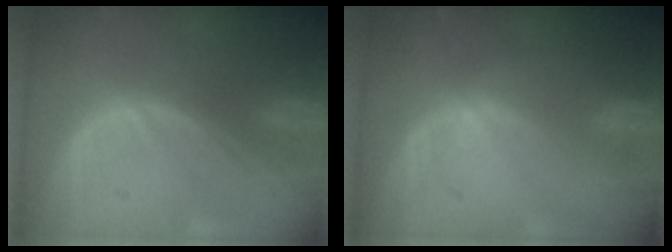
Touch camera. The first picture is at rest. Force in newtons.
{"total": 0.0}